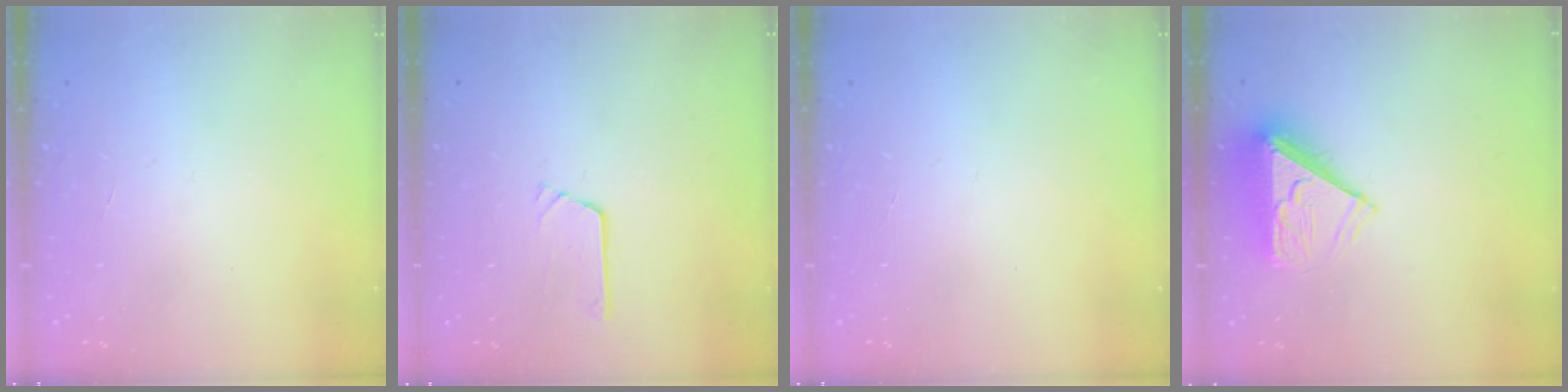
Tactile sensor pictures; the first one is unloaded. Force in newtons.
{"total": 2.6, "press": 2.6, "slide": 0.2}
{"total": 0.0}
{"total": 8.9, "press": 8.8, "slide": 1.2}